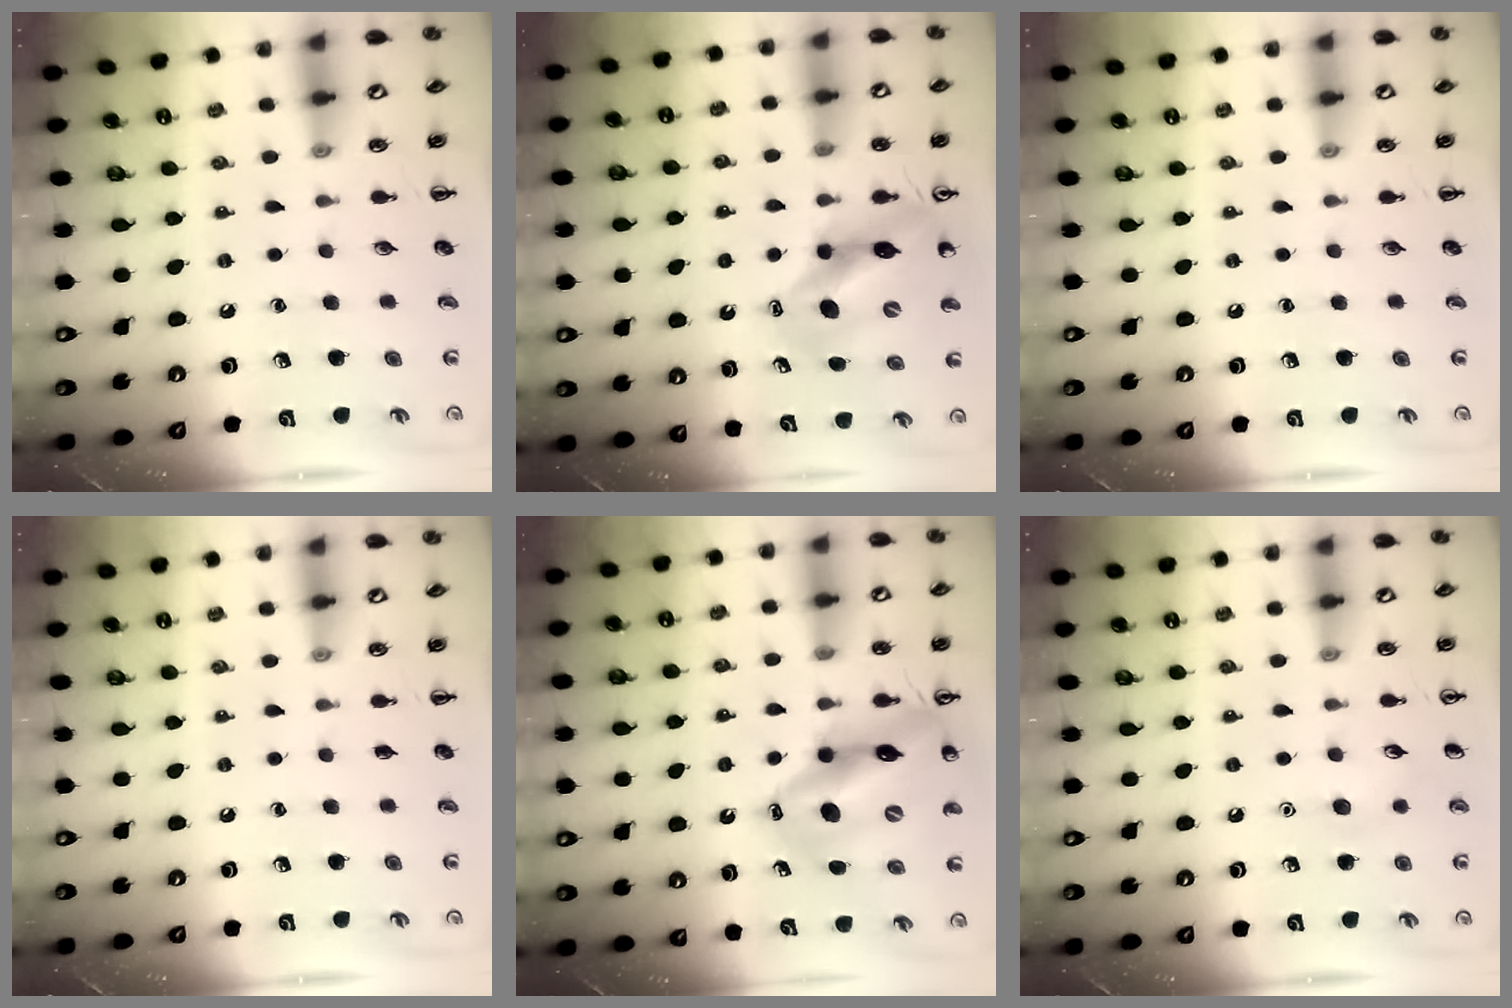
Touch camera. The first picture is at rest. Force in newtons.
{"total": 10.2, "press": 9.8, "slide": 3.0}
{"total": 0.0}
{"total": 0.0}
{"total": 16.1, "press": 15.4, "slide": 4.5}
{"total": 5.3, "press": 5.0, "slide": 1.7}